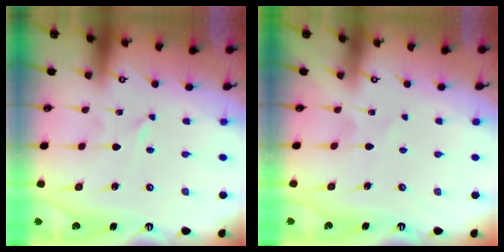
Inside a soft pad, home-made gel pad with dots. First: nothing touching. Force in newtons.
{"total": 3.3, "press": 3.3, "slide": 0.5}